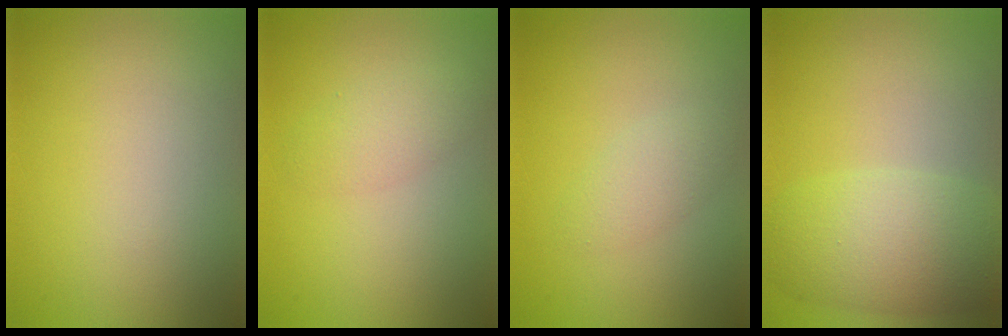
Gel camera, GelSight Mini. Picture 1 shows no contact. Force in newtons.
{"total": 2.0, "press": 2.0, "slide": 0.1}
{"total": 1.7, "press": 1.7, "slide": 0.1}
{"total": 5.6, "press": 5.6, "slide": 0.5}